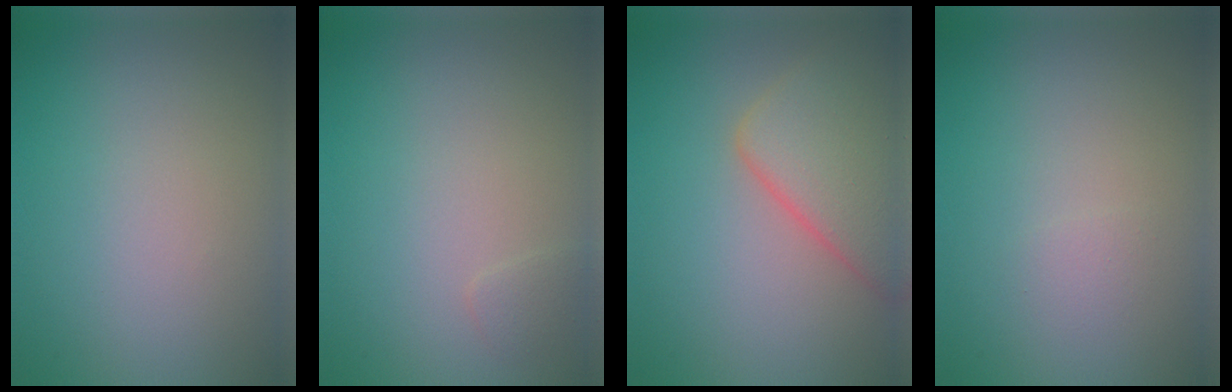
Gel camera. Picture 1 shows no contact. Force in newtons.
{"total": 0.8, "press": 0.8, "slide": 0.0}
{"total": 6.1, "press": 6.1, "slide": 0.3}
{"total": 0.7, "press": 0.7, "slide": 0.0}